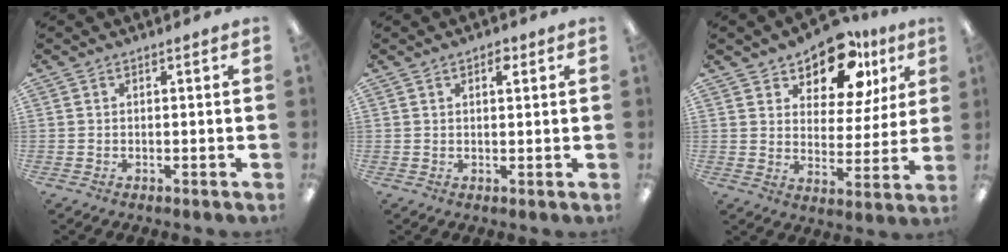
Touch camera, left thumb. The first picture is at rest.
{"total": 2.4, "force": [1.5, 1.0, 1.7], "torque": [-0.012, -0.007, 0.020]}
{"total": 13.2, "force": [9.9, 6.4, 5.8], "torque": [-0.092, -0.060, 0.178]}